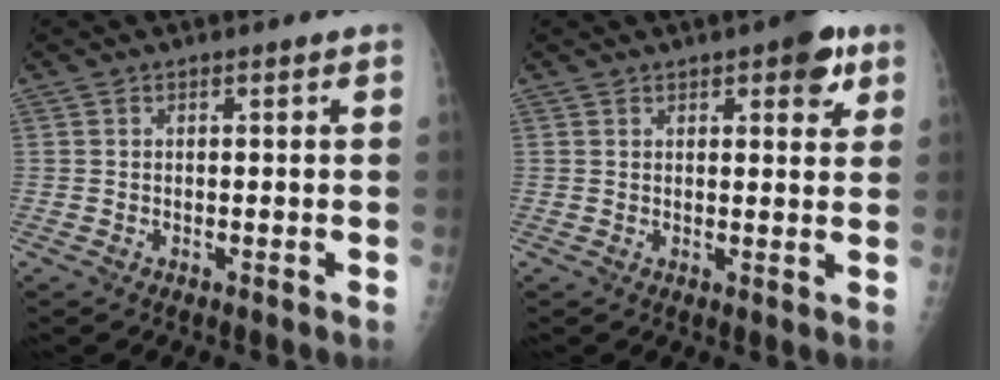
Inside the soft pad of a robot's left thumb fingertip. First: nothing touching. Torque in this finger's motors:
{"motor_torque": [0.72, 0.48, 0.50, -0.26, 0.12]}